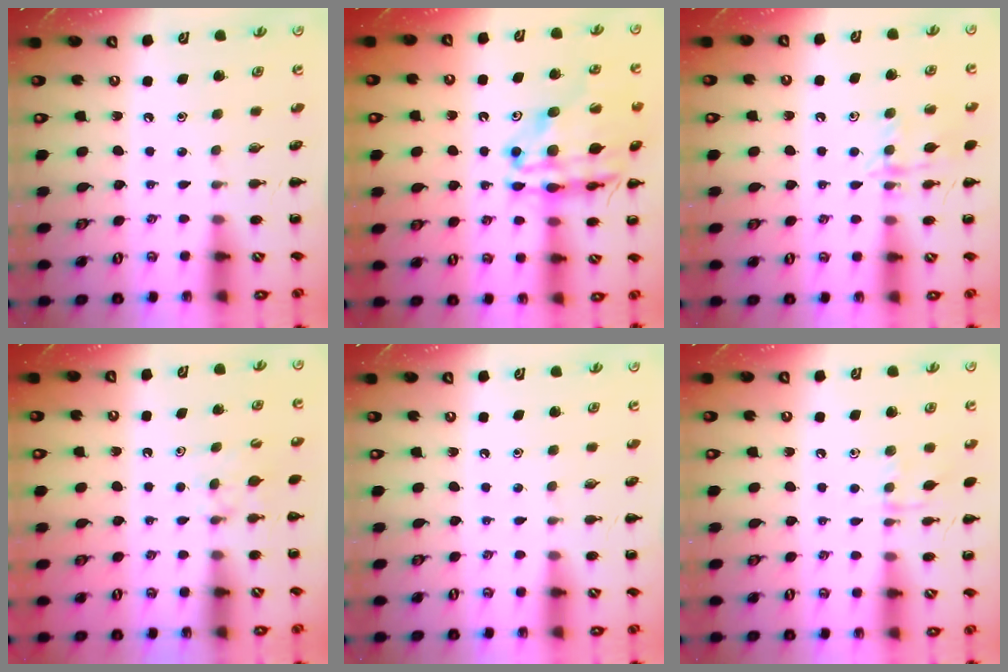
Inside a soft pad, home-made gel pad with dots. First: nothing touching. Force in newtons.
{"total": 21.4, "press": 21.1, "slide": 3.5}
{"total": 11.2, "press": 11.1, "slide": 0.7}
{"total": 4.5, "press": 4.3, "slide": 1.4}
{"total": 0.0}
{"total": 6.3, "press": 6.2, "slide": 0.9}